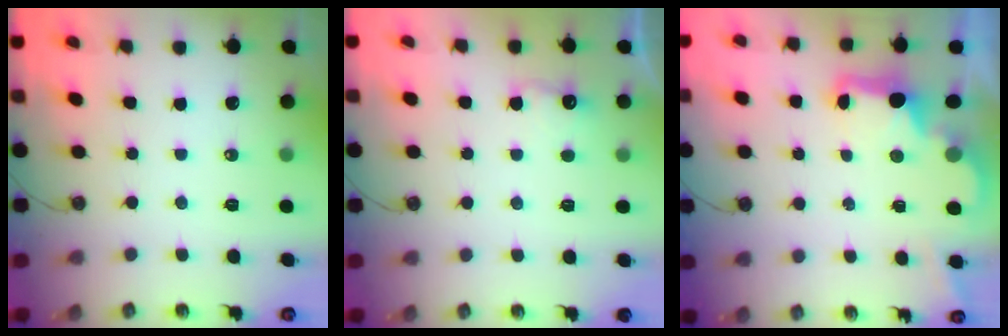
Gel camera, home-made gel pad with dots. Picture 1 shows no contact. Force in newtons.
{"total": 5.1, "press": 5.0, "slide": 1.0}
{"total": 2.7, "press": 2.6, "slide": 0.5}